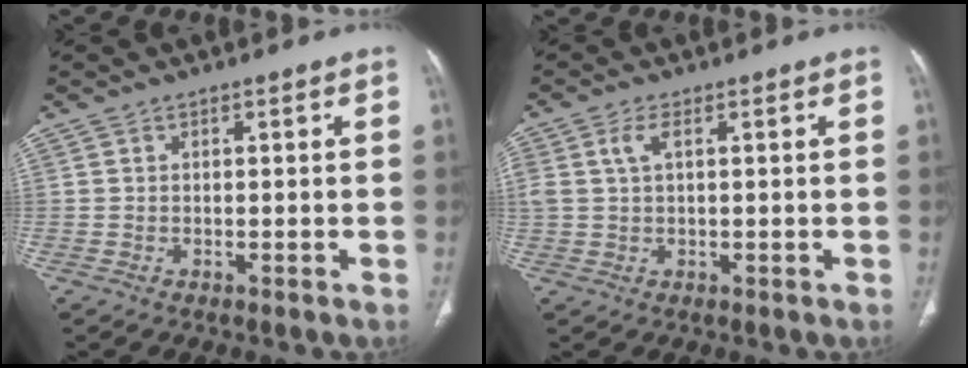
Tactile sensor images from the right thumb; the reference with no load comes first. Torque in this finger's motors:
{"motor_torque": [0.05, 0.05, 0.32, 0.82, 0.08]}